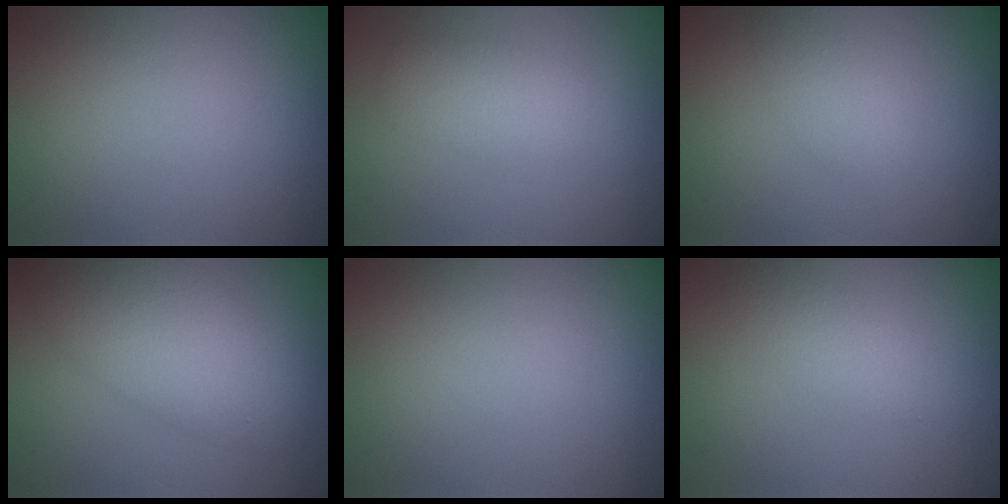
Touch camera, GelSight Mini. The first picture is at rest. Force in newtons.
{"total": 2.5, "press": 2.5, "slide": 0.0}
{"total": 1.8, "press": 1.8, "slide": 0.1}
{"total": 7.4, "press": 7.4, "slide": 0.3}
{"total": 0.0}
{"total": 2.0, "press": 2.0, "slide": 0.1}